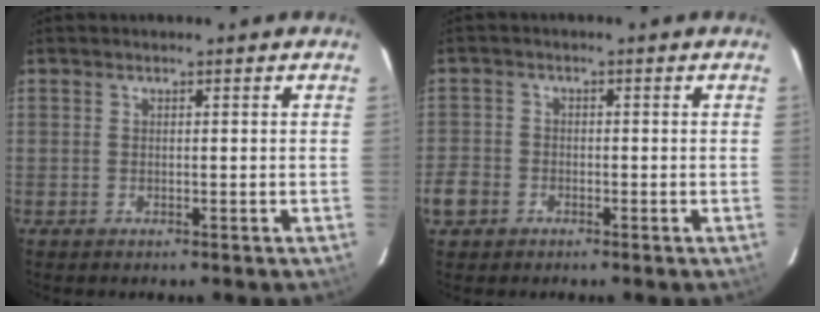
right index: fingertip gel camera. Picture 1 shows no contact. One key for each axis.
{"total": 5.3, "fx": -2.6, "fy": 4.4, "fz": 1.6, "tx": -0.040, "ty": 0.011, "tz": -0.045}